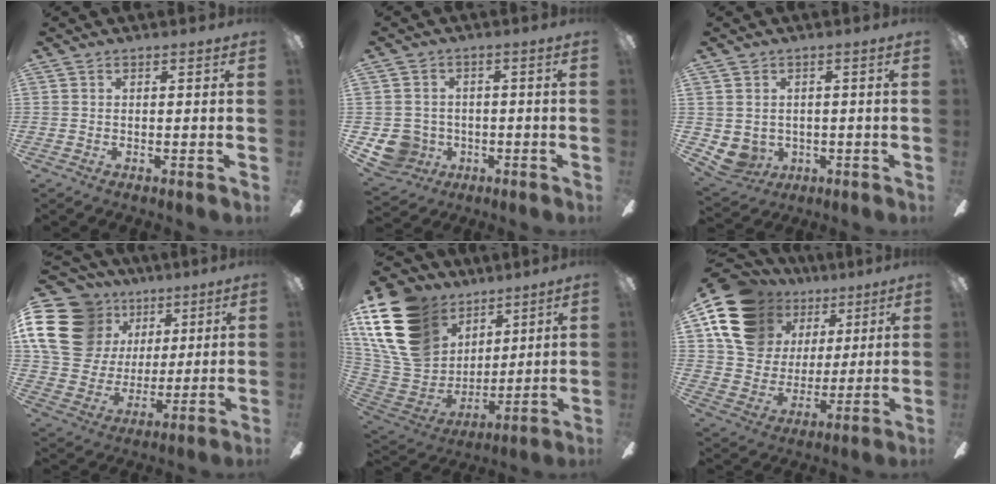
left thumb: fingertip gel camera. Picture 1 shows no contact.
{"total": 7.4, "force": [-1.9, 7.0, 1.6], "torque": [-0.054, 0.013, -0.030]}
{"total": 4.7, "force": [-0.1, 4.6, 0.8], "torque": [-0.048, -0.002, 0.000]}
{"total": 21.1, "force": [8.3, 16.7, 9.9], "torque": [-0.203, -0.033, 0.168]}
{"total": 22.9, "force": [10.9, 16.6, 11.4], "torque": [-0.271, -0.048, 0.214]}
{"total": 17.4, "force": [9.9, 12.6, 7.0], "torque": [-0.146, -0.040, 0.193]}